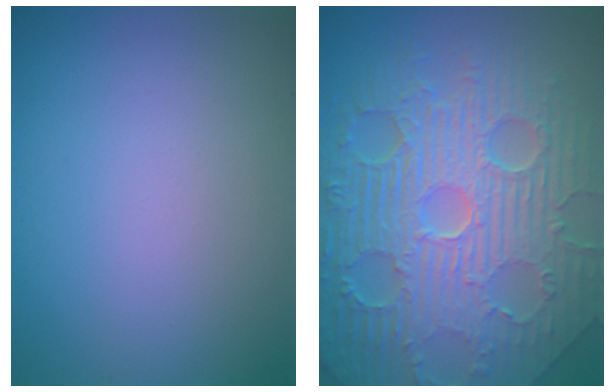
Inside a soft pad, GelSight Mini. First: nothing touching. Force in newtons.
{"total": 11.6, "press": 7.5, "slide": 8.9}